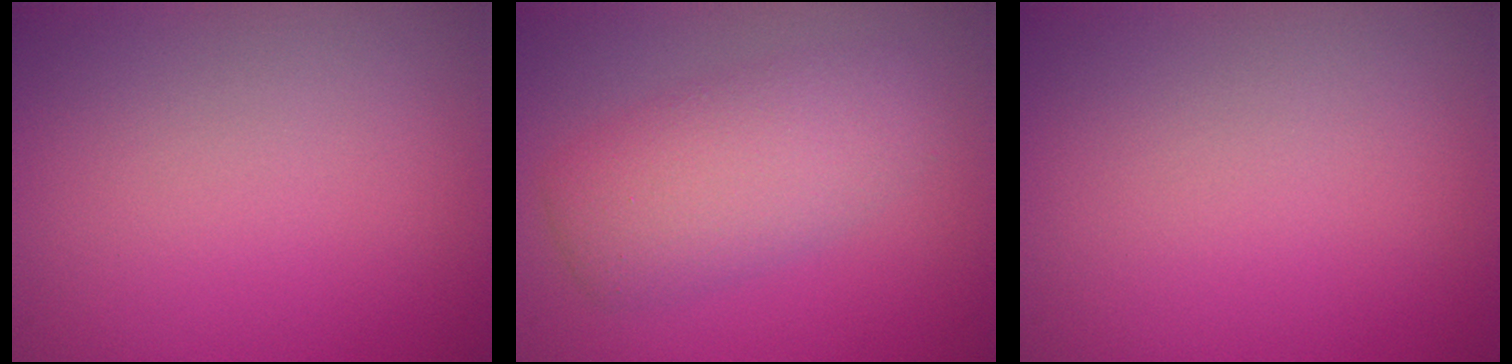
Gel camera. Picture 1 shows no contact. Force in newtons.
{"total": 4.8, "press": 4.8, "slide": 0.0}
{"total": 0.0}